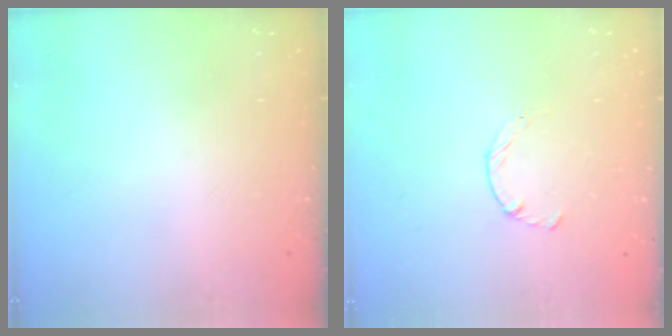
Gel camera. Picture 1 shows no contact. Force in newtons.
{"total": 1.8, "press": 1.7, "slide": 0.3}